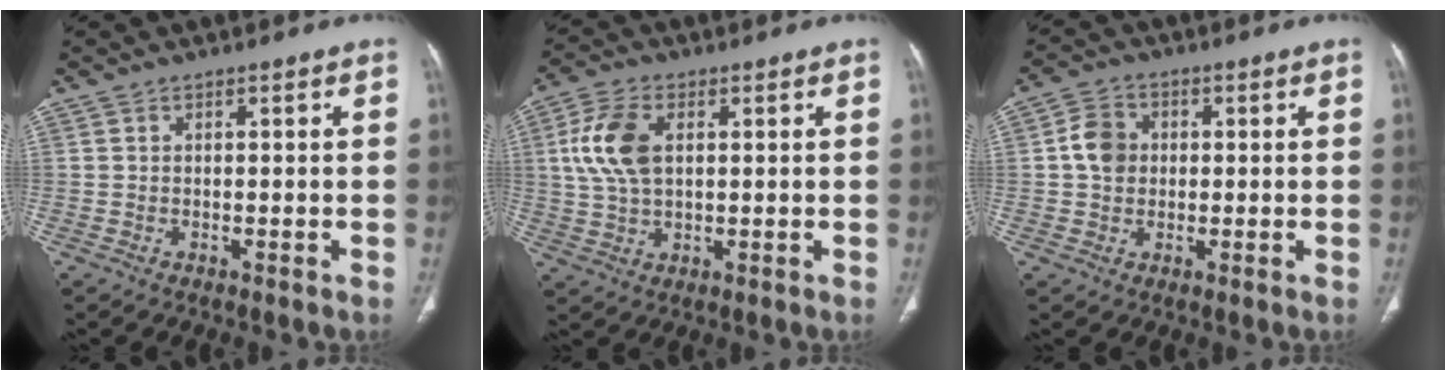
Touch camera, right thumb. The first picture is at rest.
{"total": 9.8, "force": [2.0, 5.7, 7.7], "torque": [-0.163, 0.007, 0.040]}
{"total": 5.8, "force": [0.4, 4.9, 3.1], "torque": [-0.045, 0.010, 0.001]}